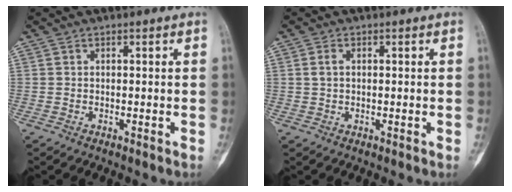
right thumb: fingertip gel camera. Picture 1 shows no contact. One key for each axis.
{"total": 1.8, "fx": 0.3, "fy": 1.3, "fz": 1.3, "tx": -0.026, "ty": 0.002, "tz": 0.007}